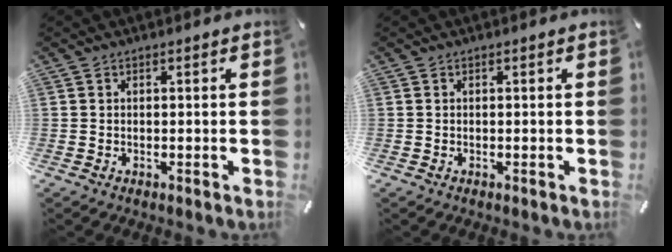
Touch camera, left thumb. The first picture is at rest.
{"total": 0.0}